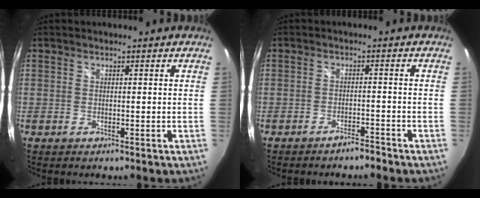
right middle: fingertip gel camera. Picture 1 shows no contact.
{"total": 2.0, "force": [-1.9, 0.3, 0.5], "torque": [-0.017, -0.002, -0.028]}